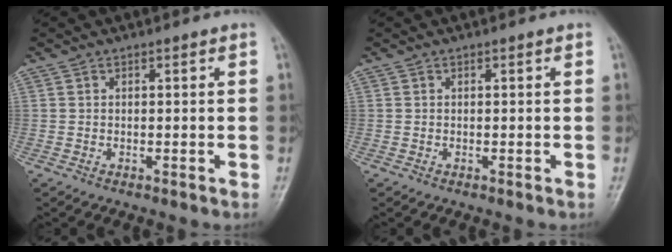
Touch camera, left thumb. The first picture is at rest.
{"total": 0.0}